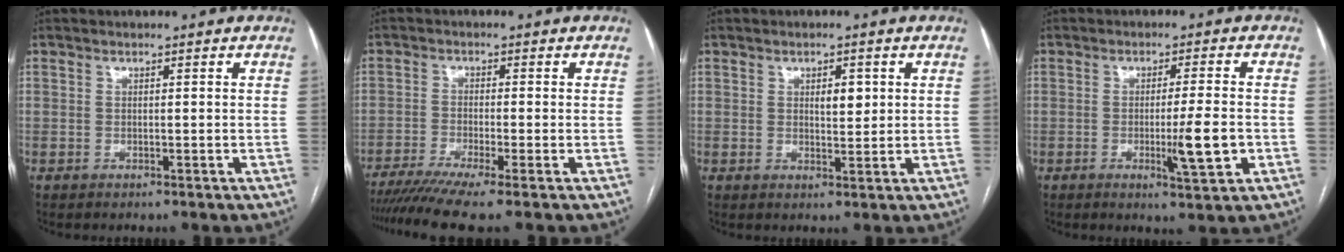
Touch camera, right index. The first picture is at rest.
{"total": 8.8, "force": [-6.9, -0.6, 5.5], "torque": [-0.087, -0.015, -0.111]}
{"total": 2.9, "force": [1.0, 1.2, 2.4], "torque": [-0.035, -0.001, 0.016]}
{"total": 6.7, "force": [-1.7, 0.0, 6.5], "torque": [-0.099, -0.011, -0.025]}